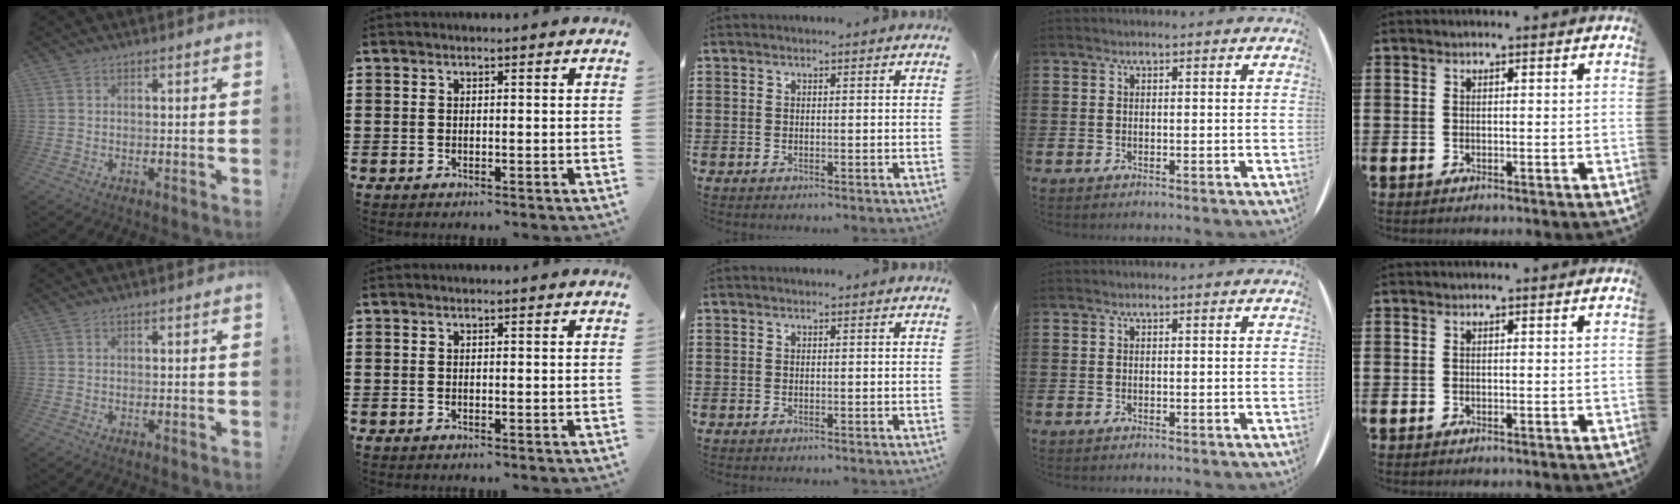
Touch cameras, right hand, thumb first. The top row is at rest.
{}